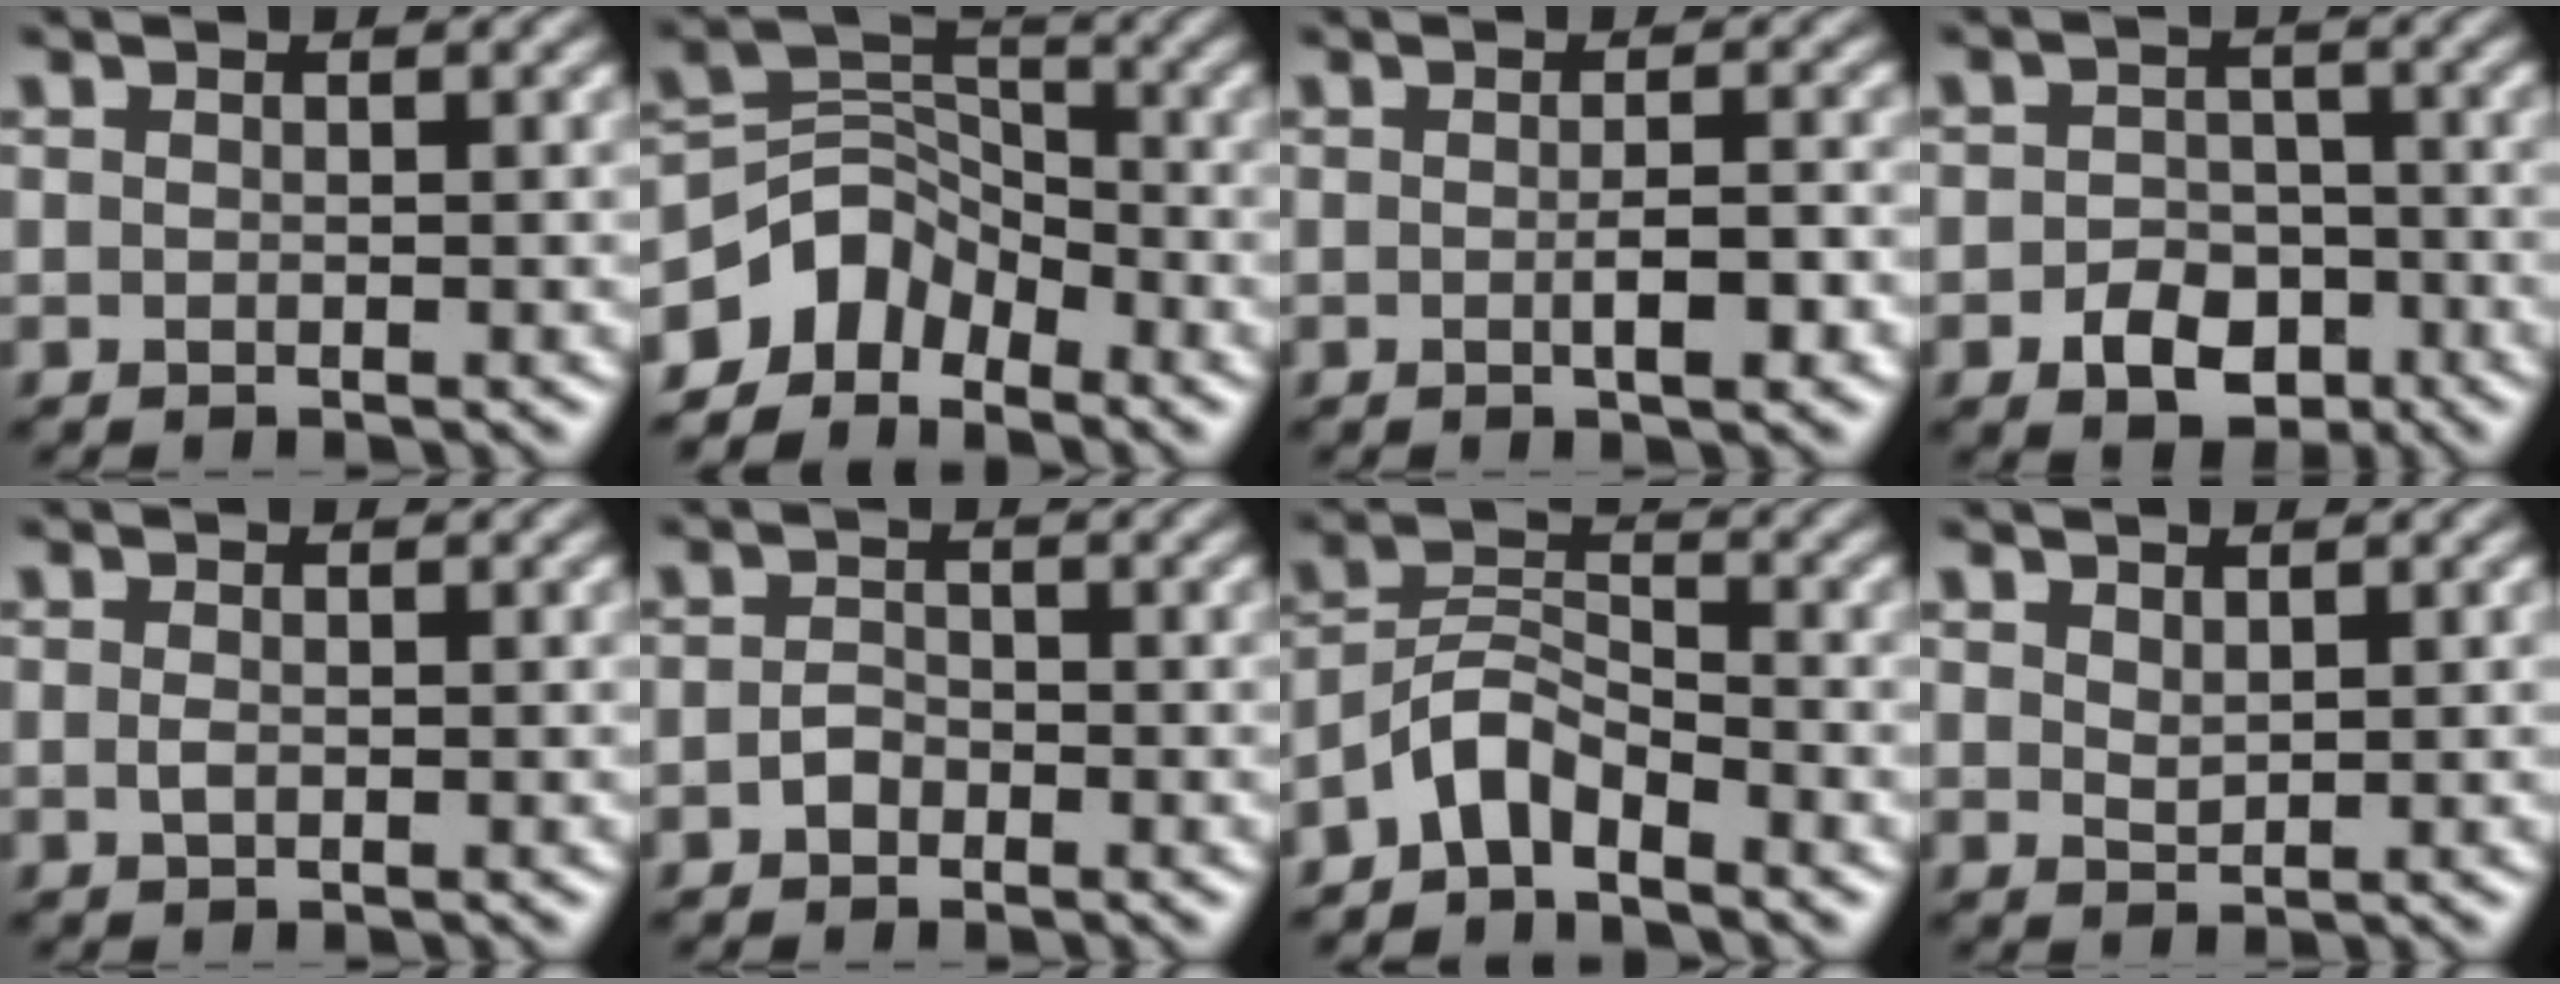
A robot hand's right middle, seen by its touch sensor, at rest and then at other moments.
{"total": 4.9, "force": [-3.7, 3.0, 1.3], "torque": [-0.012, 0.007, -0.077]}
{"total": 2.5, "force": [-0.6, 0.6, 2.4], "torque": [-0.040, 0.001, -0.008]}
{"total": 4.1, "force": [-1.8, 2.9, 2.2], "torque": [-0.033, 0.000, -0.033]}
{"total": 0.7, "force": [-0.1, 0.4, 0.5], "torque": [-0.015, 0.000, -0.002]}
{"total": 1.3, "force": [-0.6, 1.0, 0.6], "torque": [-0.013, 0.004, -0.014]}
{"total": 3.7, "force": [-2.7, 1.5, 1.9], "torque": [-0.036, 0.014, -0.064]}
{"total": 1.1, "force": [0.7, 0.5, 0.6], "torque": [-0.014, -0.001, 0.019]}